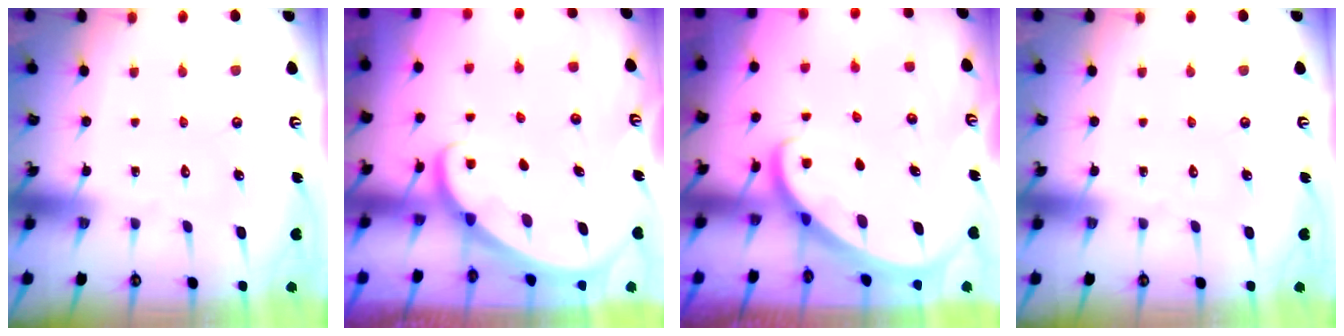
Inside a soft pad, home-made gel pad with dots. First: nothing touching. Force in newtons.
{"total": 2.9, "press": 2.9, "slide": 0.1}
{"total": 2.2, "press": 2.2, "slide": 0.3}
{"total": 0.0}